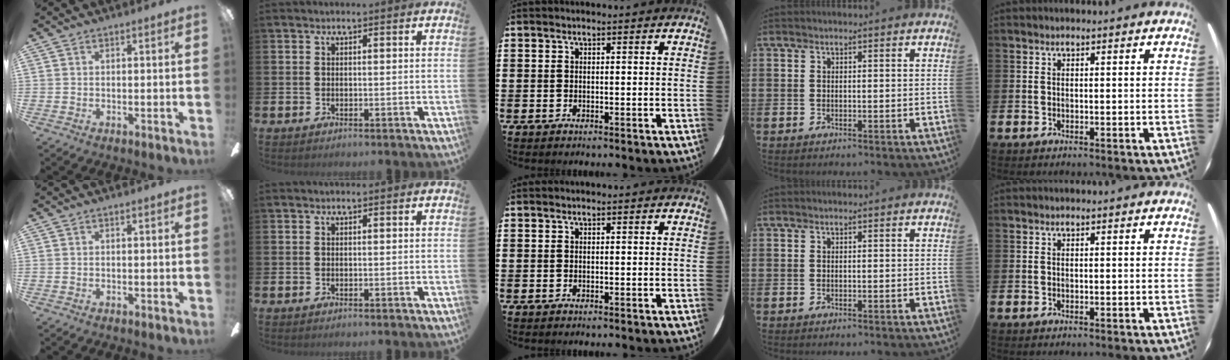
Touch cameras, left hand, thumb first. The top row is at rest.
{}